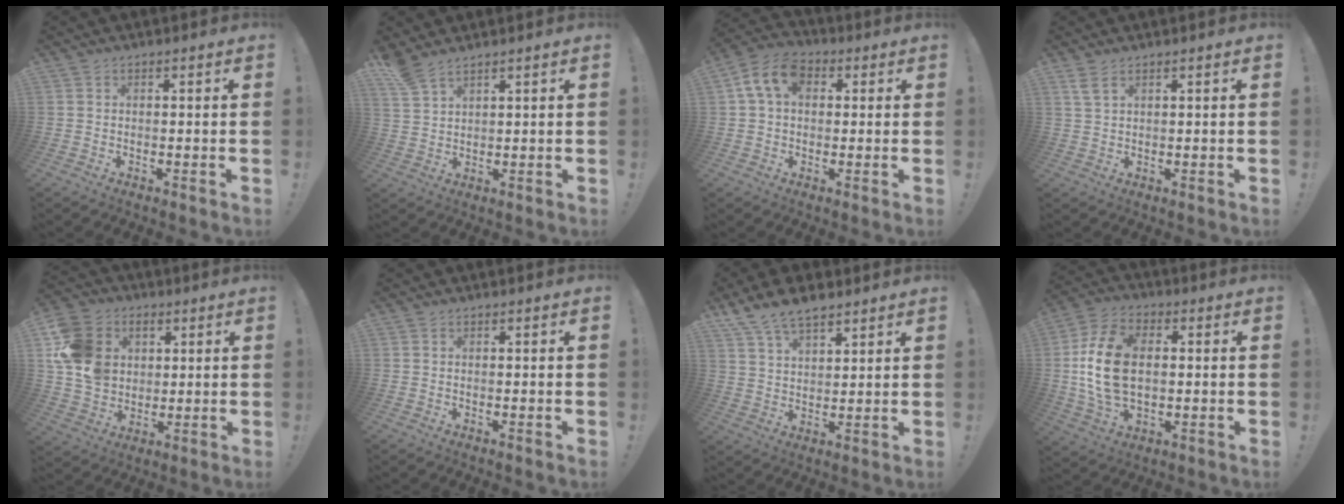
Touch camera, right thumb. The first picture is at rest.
{"total": 5.4, "force": [4.4, 1.5, 2.6], "torque": [-0.058, -0.021, 0.087]}
{"total": 10.3, "force": [3.0, 6.9, 7.0], "torque": [-0.129, 0.010, 0.059]}
{"total": 3.2, "force": [1.8, 1.1, 2.3], "torque": [-0.047, -0.003, 0.033]}
{"total": 15.7, "force": [3.6, 13.2, 7.8], "torque": [-0.128, -0.007, 0.076]}
{"total": 0.0}
{"total": 8.9, "force": [6.9, 3.9, 4.0], "torque": [-0.076, -0.032, 0.132]}
{"total": 17.7, "force": [0.7, 11.5, 13.5], "torque": [-0.265, 0.005, 0.012]}